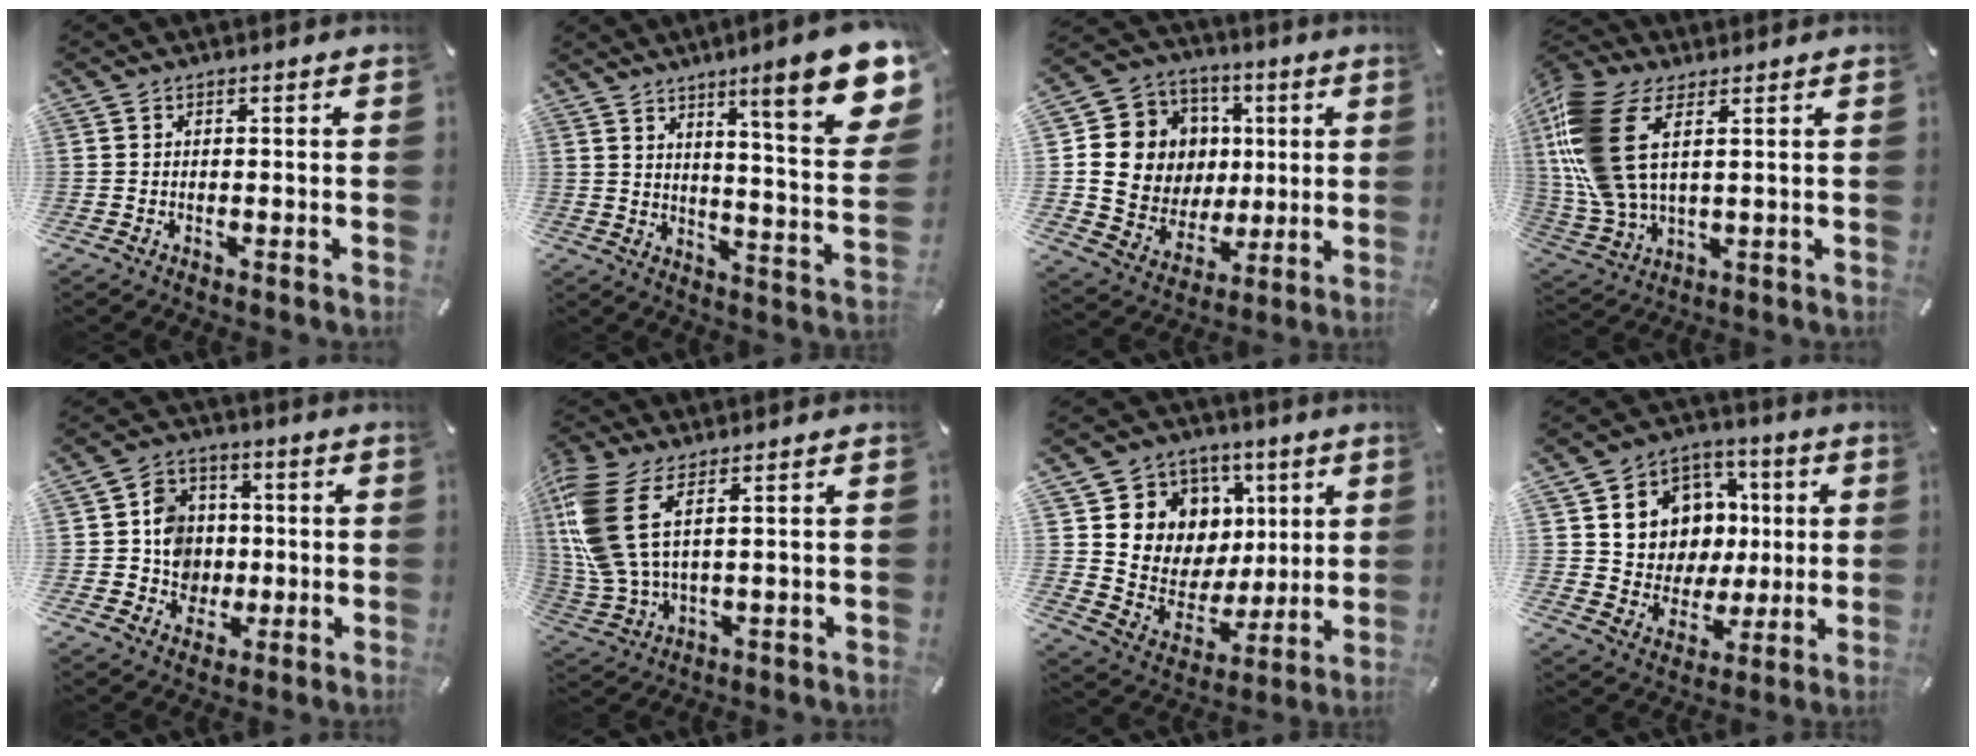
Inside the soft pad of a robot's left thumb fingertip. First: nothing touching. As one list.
[{"total": 17.9, "force": [10.5, 3.3, 14.1], "torque": [-0.200, -0.075, 0.157]}, {"total": 13.8, "force": [1.5, 13.3, 3.0], "torque": [-0.047, -0.006, 0.046]}, {"total": 15.1, "force": [4.9, 8.3, 11.6], "torque": [-0.281, -0.025, 0.087]}, {"total": 9.4, "force": [-0.3, 8.9, 3.0], "torque": [-0.044, 0.013, 0.005]}, {"total": 11.5, "force": [4.1, 5.2, 9.4], "torque": [-0.238, -0.036, 0.072]}, {"total": 11.4, "force": [3.1, 11.0, 0.9], "torque": [-0.007, -0.045, 0.078]}, {"total": 11.6, "force": [1.8, 11.2, 2.4], "torque": [-0.037, -0.021, 0.046]}]